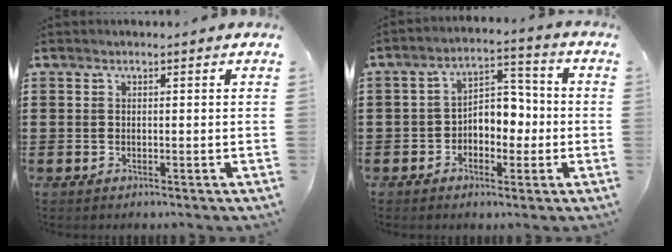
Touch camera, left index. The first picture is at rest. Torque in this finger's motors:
{"motor_torque": [0.77, 0.51, 0.62, 0.10]}